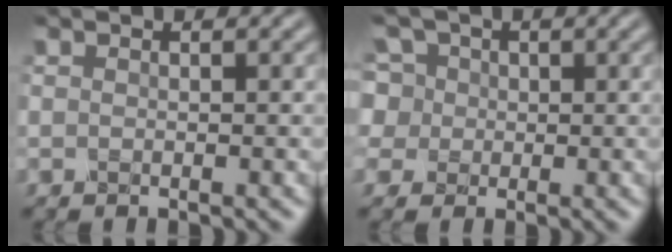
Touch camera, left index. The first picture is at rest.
{"total": 7.4, "force": [2.7, 6.1, 3.2], "torque": [-0.060, 0.034, 0.015]}